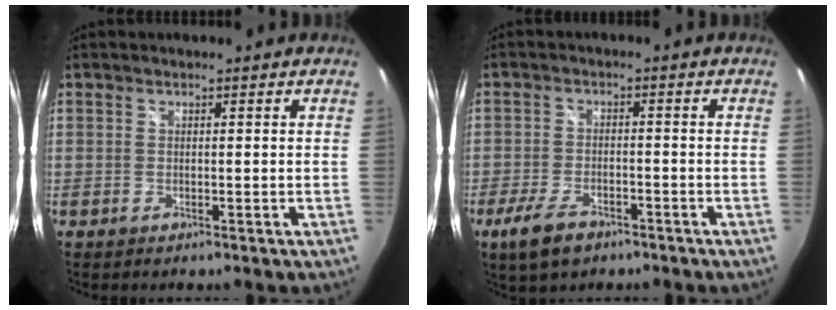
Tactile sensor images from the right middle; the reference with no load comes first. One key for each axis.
{"total": 7.1, "fx": -4.8, "fy": 3.1, "fz": 4.3, "tx": -0.109, "ty": -0.012, "tz": -0.083}